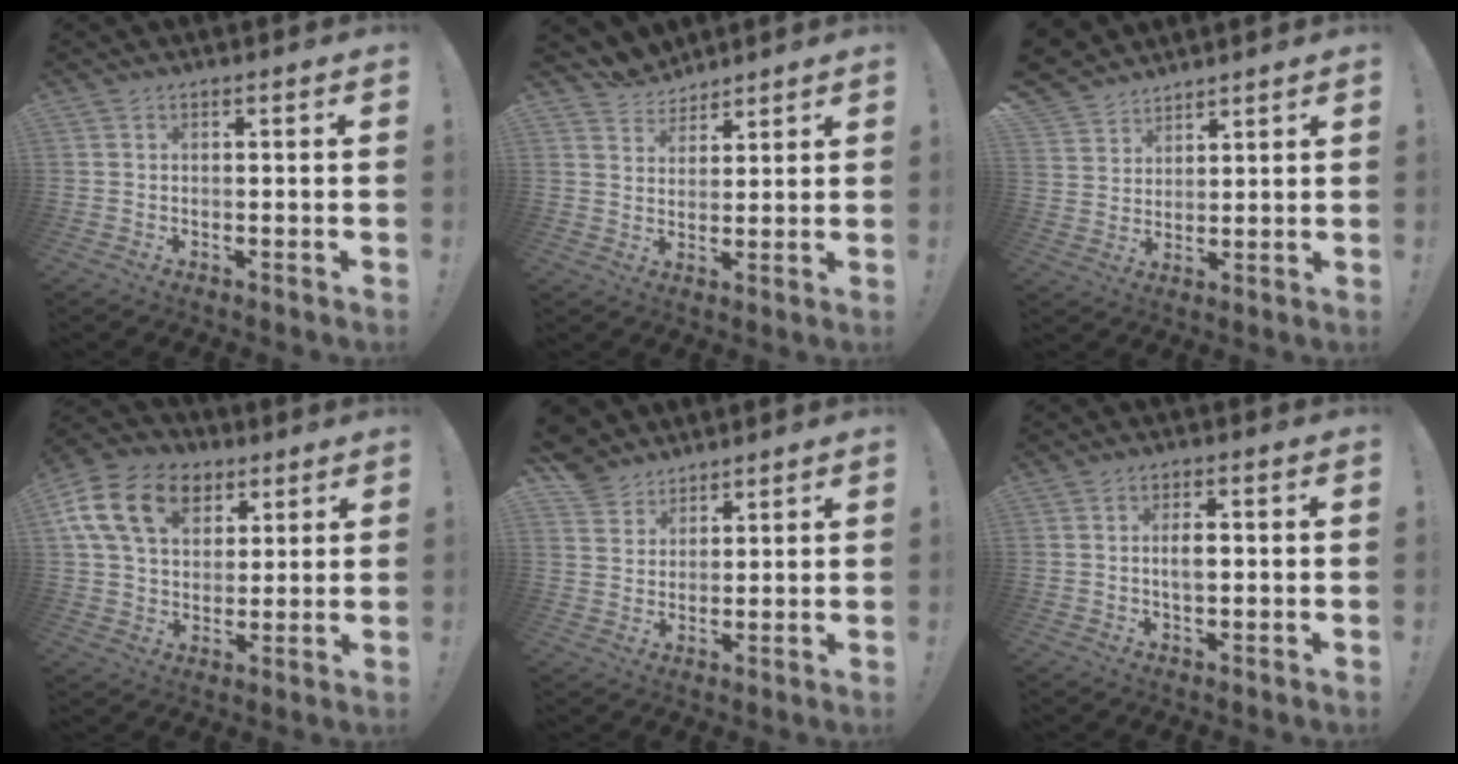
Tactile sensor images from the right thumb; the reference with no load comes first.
{"total": 7.2, "force": [6.5, 3.2, 0.4], "torque": [-0.017, -0.050, 0.127]}
{"total": 7.2, "force": [5.6, 4.5, 0.8], "torque": [-0.031, -0.043, 0.115]}
{"total": 18.0, "force": [7.4, 12.8, 10.3], "torque": [-0.162, -0.025, 0.139]}
{"total": 7.5, "force": [5.7, 4.9, 0.6], "torque": [-0.014, -0.049, 0.113]}
{"total": 3.8, "force": [0.0, 1.8, 3.3], "torque": [-0.057, 0.002, -0.006]}